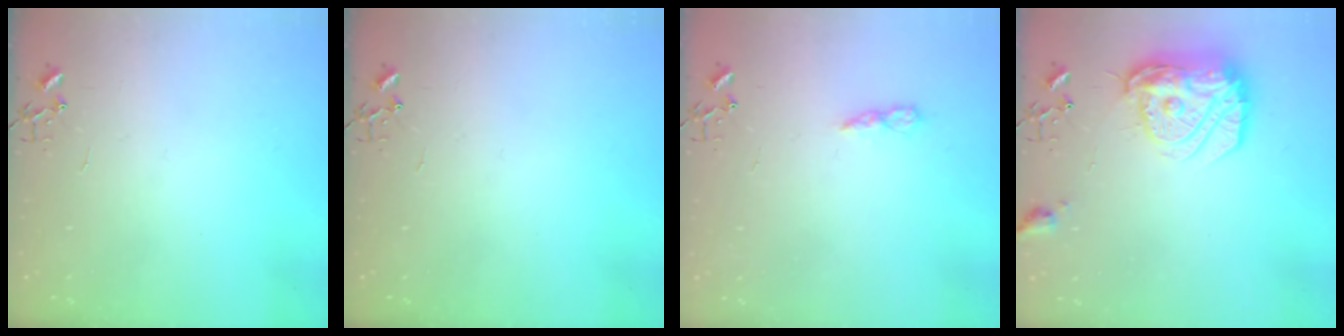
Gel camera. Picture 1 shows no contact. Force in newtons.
{"total": 0.0}
{"total": 5.8, "press": 5.7, "slide": 0.6}
{"total": 18.2, "press": 18.2, "slide": 1.5}